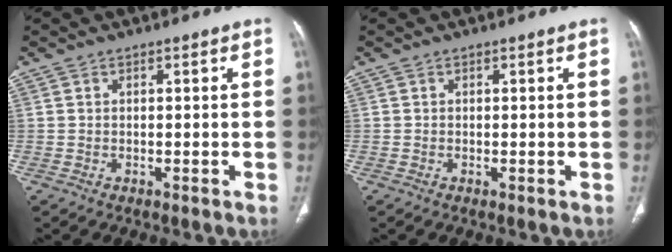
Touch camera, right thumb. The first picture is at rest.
{"total": 0.0}